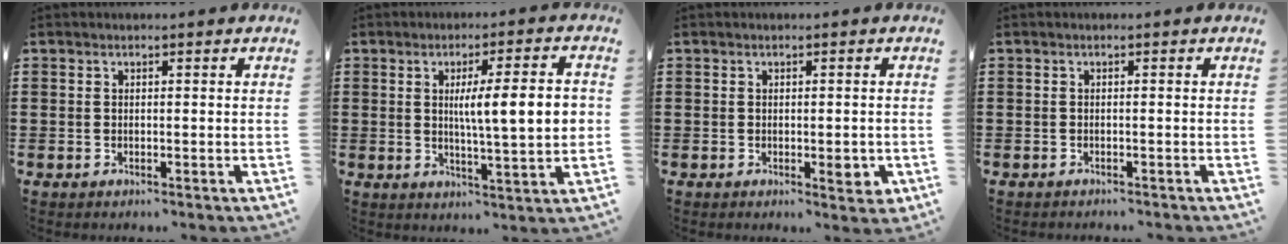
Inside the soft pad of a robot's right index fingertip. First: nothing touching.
{"total": 9.0, "force": [1.1, 1.3, 8.8], "torque": [-0.146, -0.003, 0.008]}
{"total": 2.5, "force": [-0.6, 0.8, 2.3], "torque": [-0.037, 0.000, -0.009]}
{"total": 0.5, "force": [-0.5, -0.1, 0.1], "torque": [-0.004, -0.003, -0.010]}